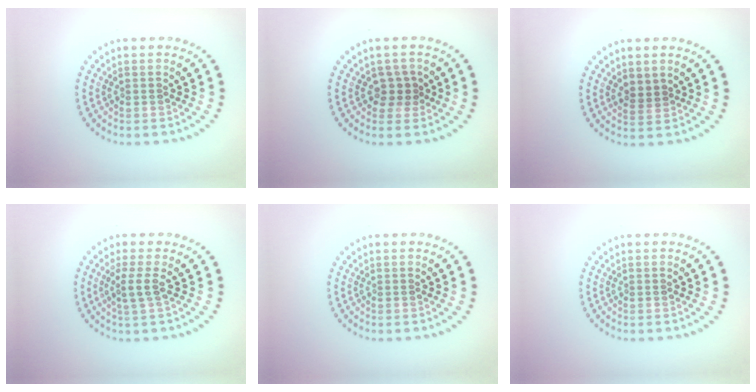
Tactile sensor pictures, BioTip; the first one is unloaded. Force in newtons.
{"total": 1.8, "press": 1.5, "slide": 1.0}
{"total": 1.4, "press": 1.1, "slide": 0.8}
{"total": 1.9, "press": 1.4, "slide": 1.2}
{"total": 0.0}
{"total": 0.0}